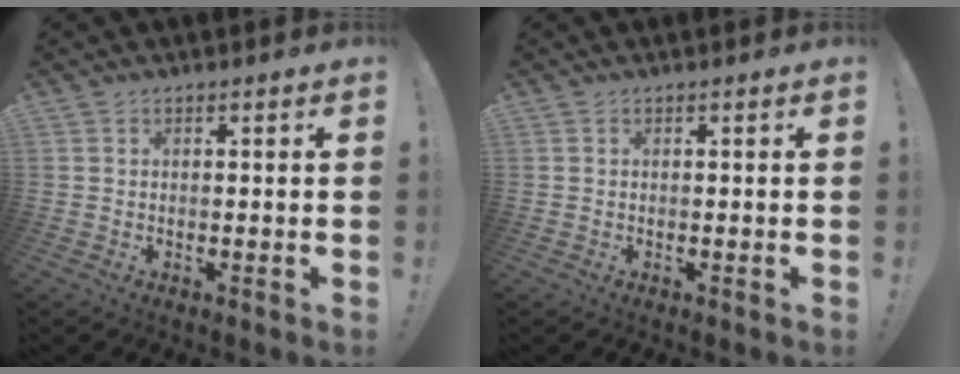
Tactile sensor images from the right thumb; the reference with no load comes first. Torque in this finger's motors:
{"motor_torque": [0.00, 0.00, 0.03, 0.03, 0.00]}